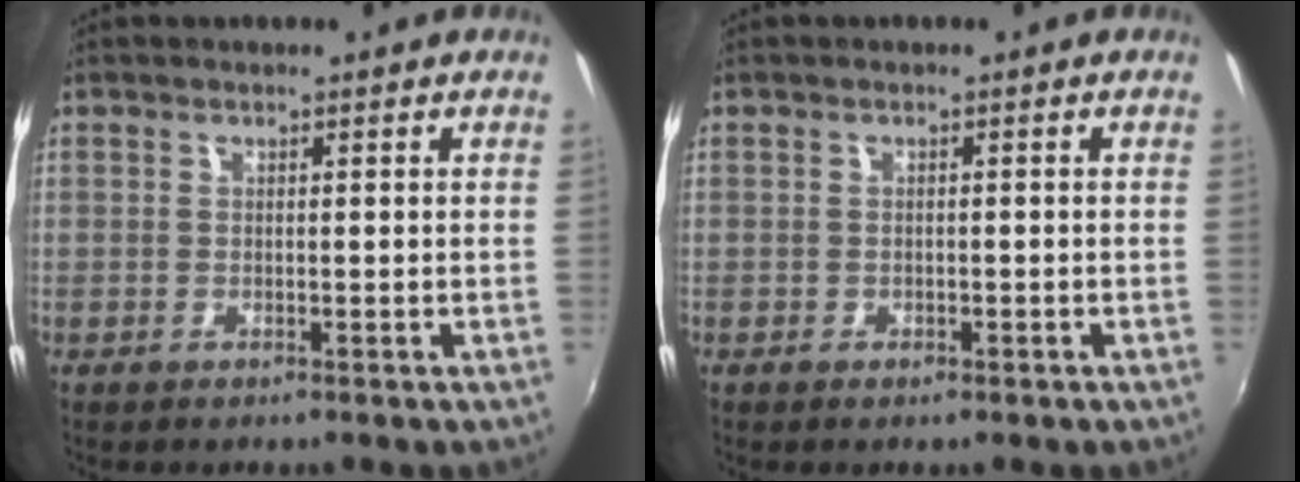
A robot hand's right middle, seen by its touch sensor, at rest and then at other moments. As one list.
[{"total": 1.2, "force": [-0.7, 0.9, 0.4], "torque": [-0.008, -0.005, -0.012]}]